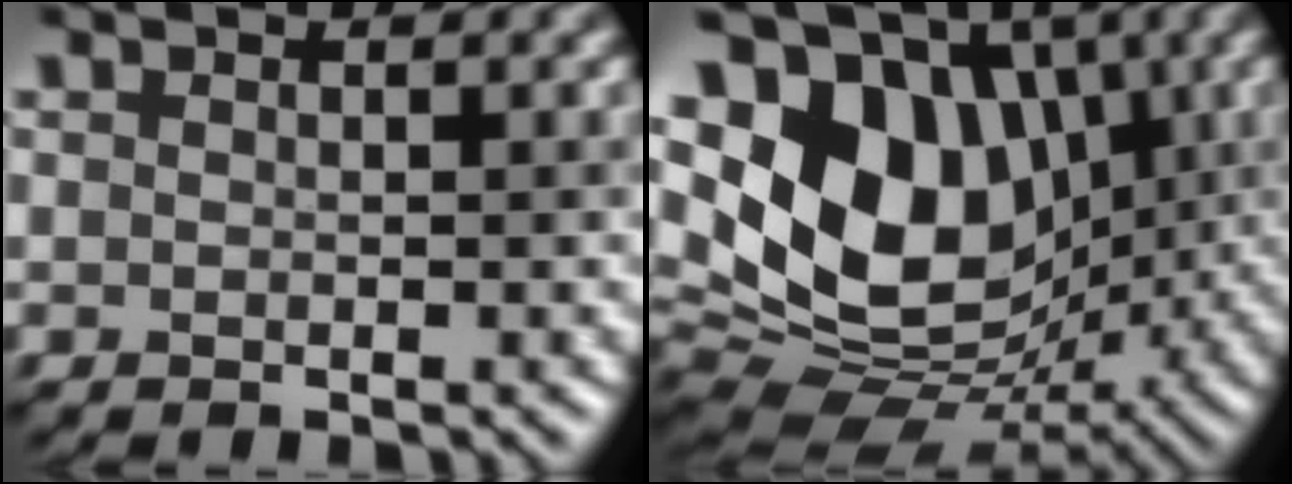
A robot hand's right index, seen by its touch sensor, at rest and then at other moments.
{"total": 15.4, "force": [2.3, 11.0, 10.5], "torque": [-0.200, -0.003, 0.041]}